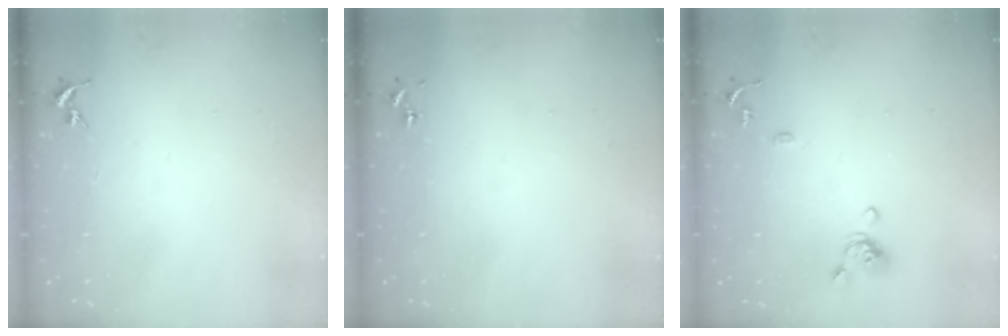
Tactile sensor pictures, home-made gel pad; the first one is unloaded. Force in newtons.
{"total": 0.0}
{"total": 9.8, "press": 9.7, "slide": 1.4}